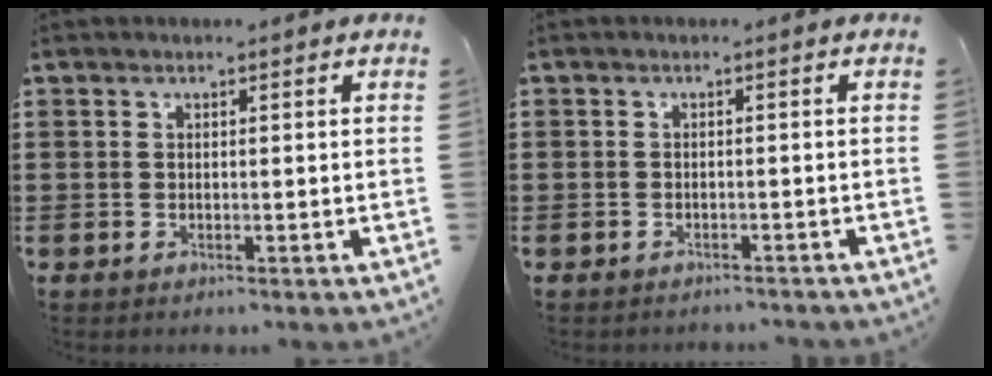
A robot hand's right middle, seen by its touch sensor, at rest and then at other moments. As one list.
[{"total": 1.3, "force": [-1.3, 0.4, -0.2], "torque": [0.001, 0.006, -0.030]}]